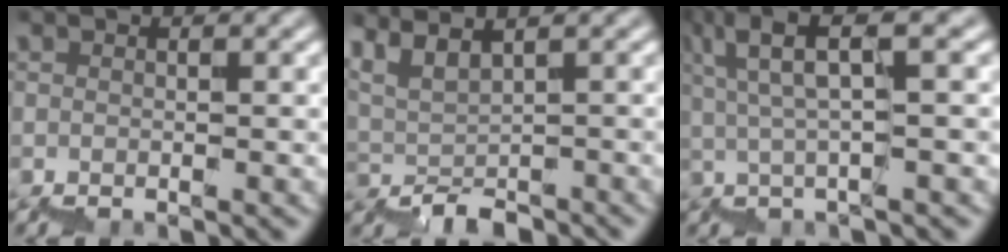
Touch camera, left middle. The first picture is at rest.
{"total": 2.5, "force": [1.1, 1.0, 2.0], "torque": [-0.024, 0.007, 0.031]}
{"total": 6.4, "force": [4.0, 0.8, 5.0], "torque": [-0.068, 0.019, 0.068]}